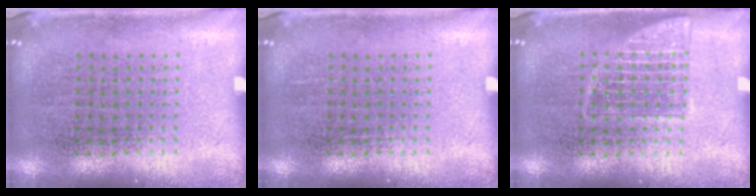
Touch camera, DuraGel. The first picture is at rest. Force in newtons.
{"total": 0.0}
{"total": 2.2, "press": 2.1, "slide": 0.5}